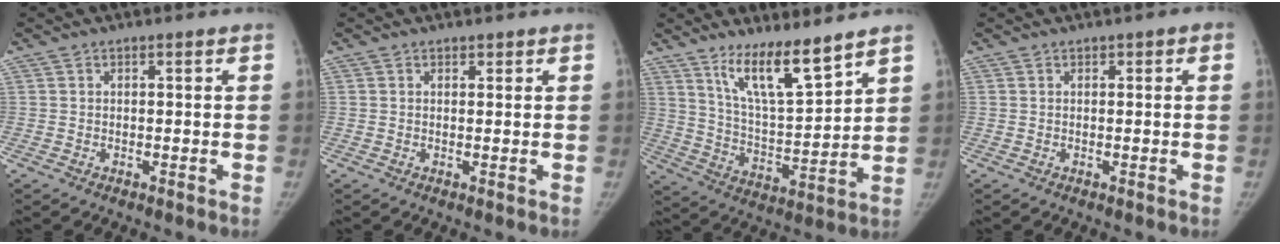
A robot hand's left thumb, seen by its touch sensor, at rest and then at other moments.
{"total": 0.8, "force": [0.6, 0.5, 0.3], "torque": [0.004, -0.004, 0.007]}
{"total": 12.3, "force": [9.2, 2.2, 7.9], "torque": [-0.123, -0.071, 0.175]}
{"total": 1.3, "force": [0.5, 0.6, 1.1], "torque": [-0.011, 0.008, 0.006]}